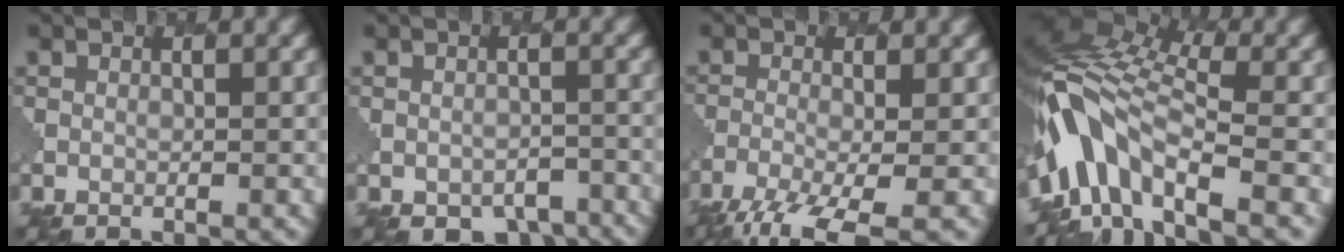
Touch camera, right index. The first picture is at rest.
{"total": 4.1, "force": [-3.1, 2.1, 1.6], "torque": [-0.021, -0.014, -0.032]}
{"total": 6.5, "force": [-4.1, 1.7, 4.7], "torque": [-0.085, -0.017, -0.084]}
{"total": 9.3, "force": [-3.1, 5.1, 7.1], "torque": [-0.127, 0.014, -0.074]}